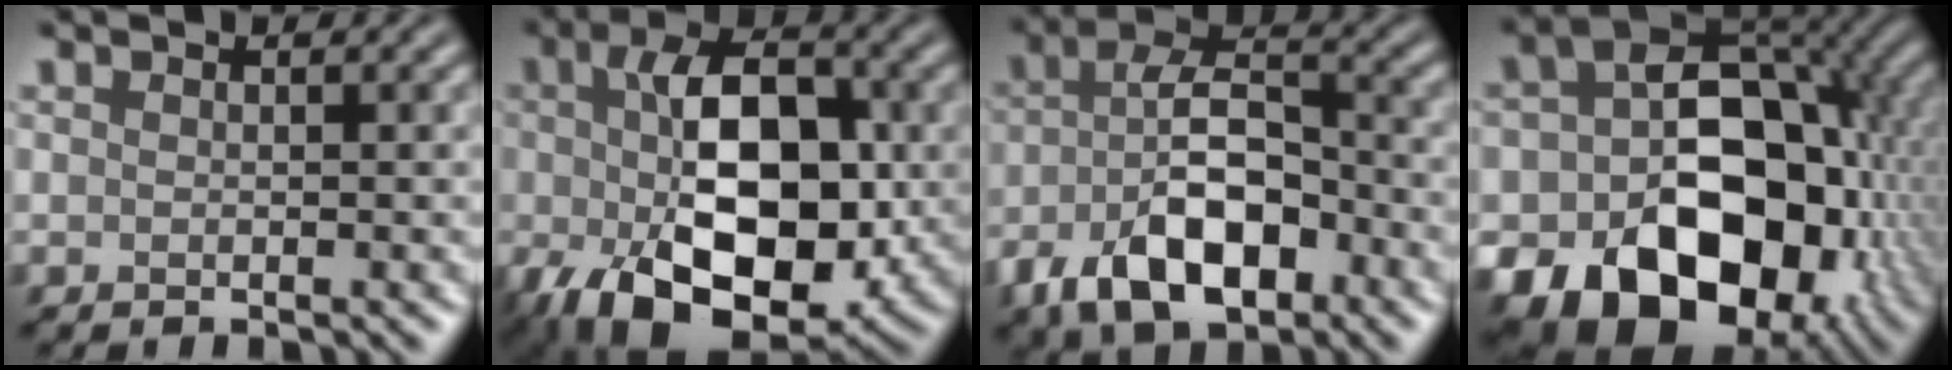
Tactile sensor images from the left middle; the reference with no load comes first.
{"total": 14.3, "force": [-1.9, 8.4, 11.5], "torque": [-0.199, -0.016, -0.034]}
{"total": 9.2, "force": [-4.1, 4.5, 6.9], "torque": [-0.130, 0.008, -0.079]}
{"total": 19.2, "force": [-6.7, 13.7, 11.7], "torque": [-0.149, -0.007, -0.113]}